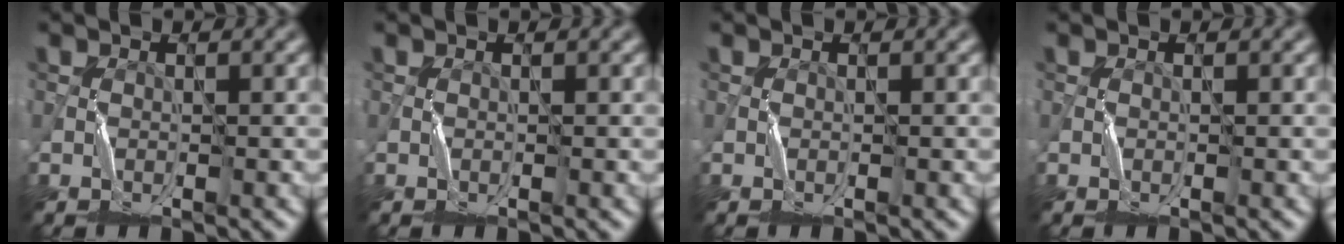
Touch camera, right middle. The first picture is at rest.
{"total": 0.0}
{"total": 0.0}
{"total": 0.0}